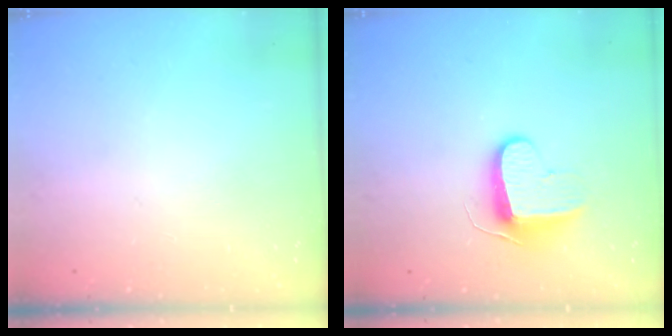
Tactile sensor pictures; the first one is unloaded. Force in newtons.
{"total": 9.5, "press": 9.5, "slide": 0.3}